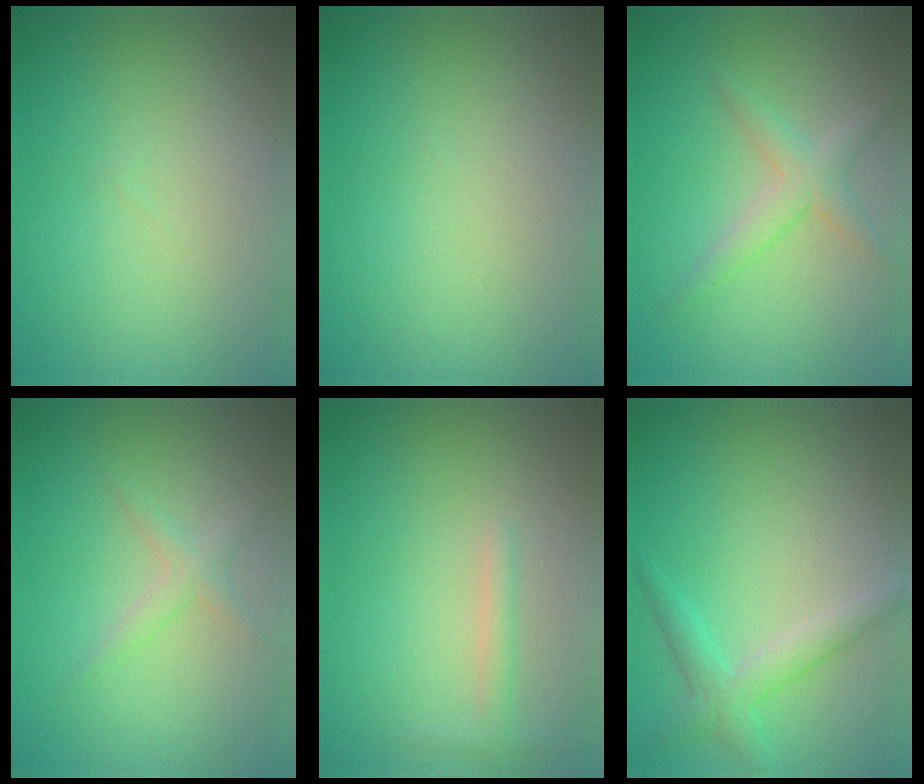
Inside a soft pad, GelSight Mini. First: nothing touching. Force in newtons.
{"total": 0.0}
{"total": 2.5, "press": 2.5, "slide": 0.1}
{"total": 1.4, "press": 1.4, "slide": 0.0}
{"total": 1.2, "press": 1.2, "slide": 0.0}
{"total": 2.7, "press": 2.7, "slide": 0.1}